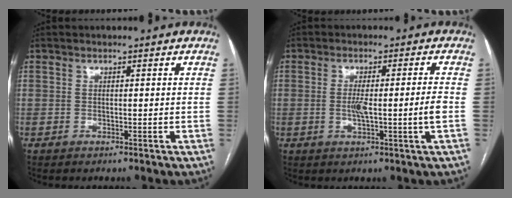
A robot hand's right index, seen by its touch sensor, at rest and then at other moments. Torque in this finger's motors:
{"motor_torque": [-0.04, -0.17, 0.21, 0.02]}